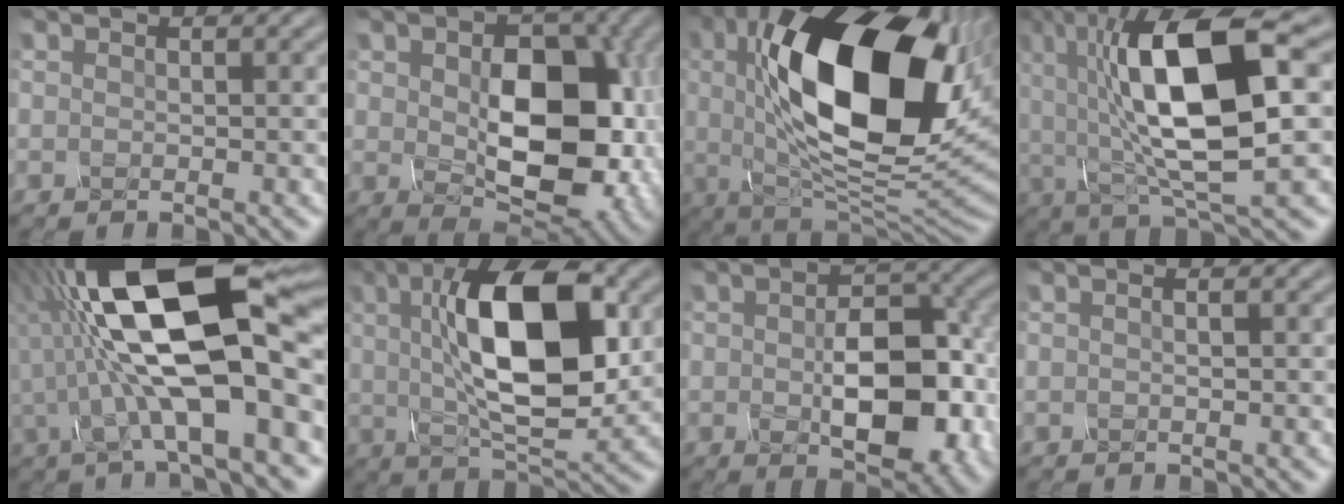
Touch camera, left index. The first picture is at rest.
{"total": 11.0, "force": [0.2, 6.8, 8.7], "torque": [-0.134, -0.019, 0.020]}
{"total": 18.0, "force": [3.8, 8.5, 15.4], "torque": [-0.250, -0.003, 0.059]}
{"total": 13.6, "force": [2.2, 4.4, 12.7], "torque": [-0.219, 0.008, 0.035]}
{"total": 16.3, "force": [0.7, 5.4, 15.4], "torque": [-0.252, 0.023, 0.002]}
{"total": 12.7, "force": [2.4, 5.0, 11.4], "torque": [-0.177, 0.011, 0.036]}
{"total": 9.0, "force": [-1.1, 4.9, 7.4], "torque": [-0.121, -0.009, -0.008]}
{"total": 0.9, "force": [0.2, 0.2, 0.9], "torque": [-0.010, -0.008, 0.000]}